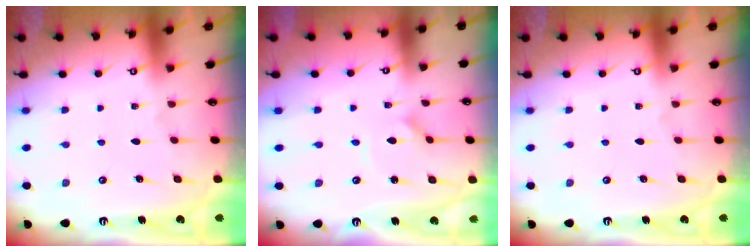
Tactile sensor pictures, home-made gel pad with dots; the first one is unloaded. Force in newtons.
{"total": 0.8, "press": 0.8, "slide": 0.1}
{"total": 0.0}